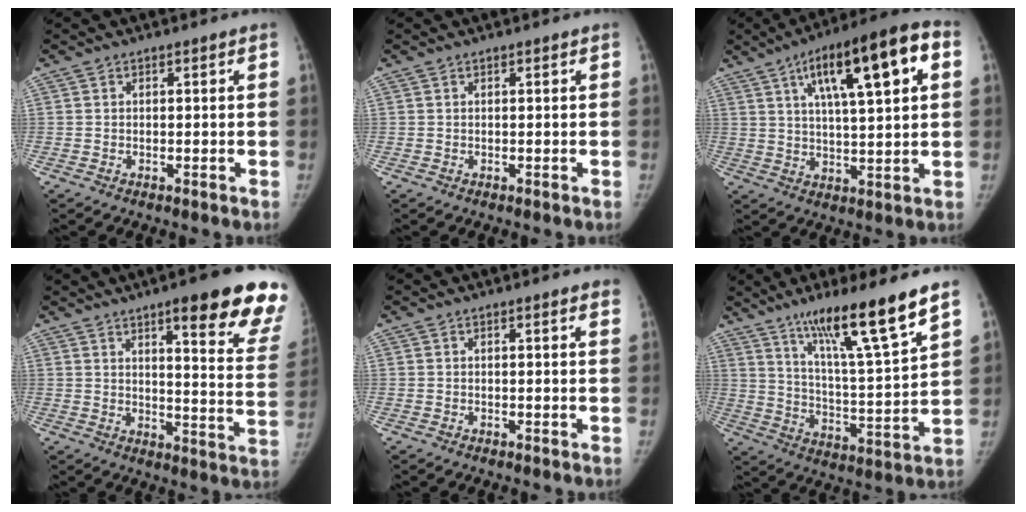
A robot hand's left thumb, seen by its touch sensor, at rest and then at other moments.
{"total": 0.0}
{"total": 18.0, "force": [6.6, 4.7, 16.1], "torque": [-0.231, 0.010, 0.097]}
{"total": 19.9, "force": [13.0, 2.9, 14.8], "torque": [-0.164, -0.065, 0.159]}
{"total": 1.7, "force": [1.2, 0.2, 1.1], "torque": [-0.011, 0.001, 0.009]}
{"total": 18.3, "force": [12.1, 1.2, 13.7], "torque": [-0.209, -0.062, 0.203]}